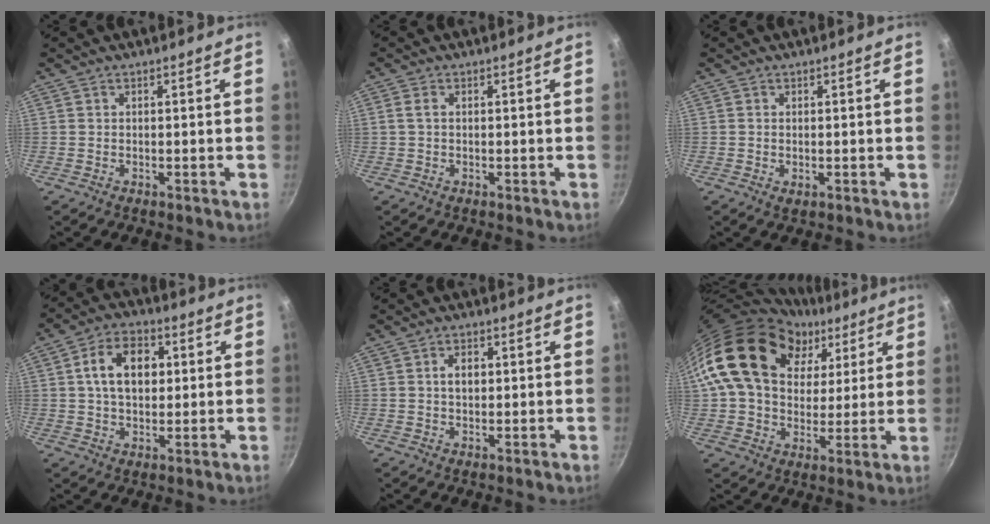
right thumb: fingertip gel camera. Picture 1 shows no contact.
{"total": 1.7, "force": [0.2, 1.1, 1.2], "torque": [-0.025, 0.006, 0.003]}
{"total": 1.0, "force": [0.0, 0.5, 0.8], "torque": [-0.013, -0.002, 0.000]}
{"total": 11.0, "force": [1.9, 7.5, 7.9], "torque": [-0.109, 0.013, 0.023]}
{"total": 3.5, "force": [0.5, 2.4, 2.5], "torque": [-0.028, 0.007, 0.007]}
{"total": 23.8, "force": [9.9, 16.6, 13.9], "torque": [-0.221, -0.002, 0.171]}